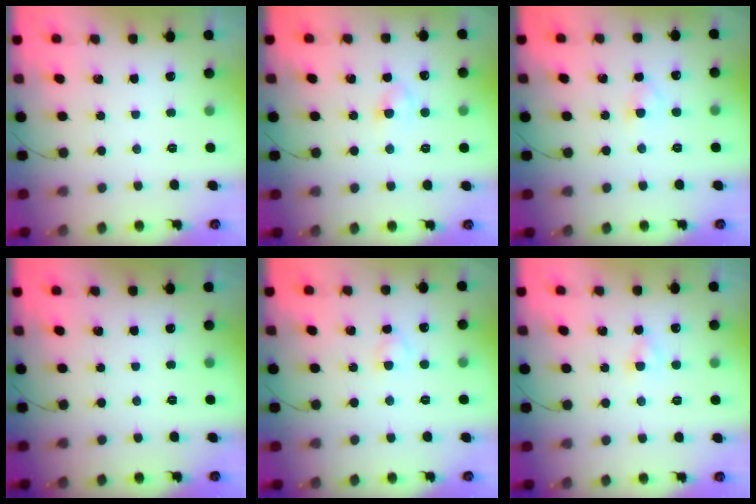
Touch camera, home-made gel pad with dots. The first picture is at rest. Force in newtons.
{"total": 2.5, "press": 2.3, "slide": 1.0}
{"total": 2.5, "press": 2.3, "slide": 1.0}
{"total": 0.0}
{"total": 2.5, "press": 2.3, "slide": 1.1}
{"total": 1.9, "press": 1.6, "slide": 0.9}